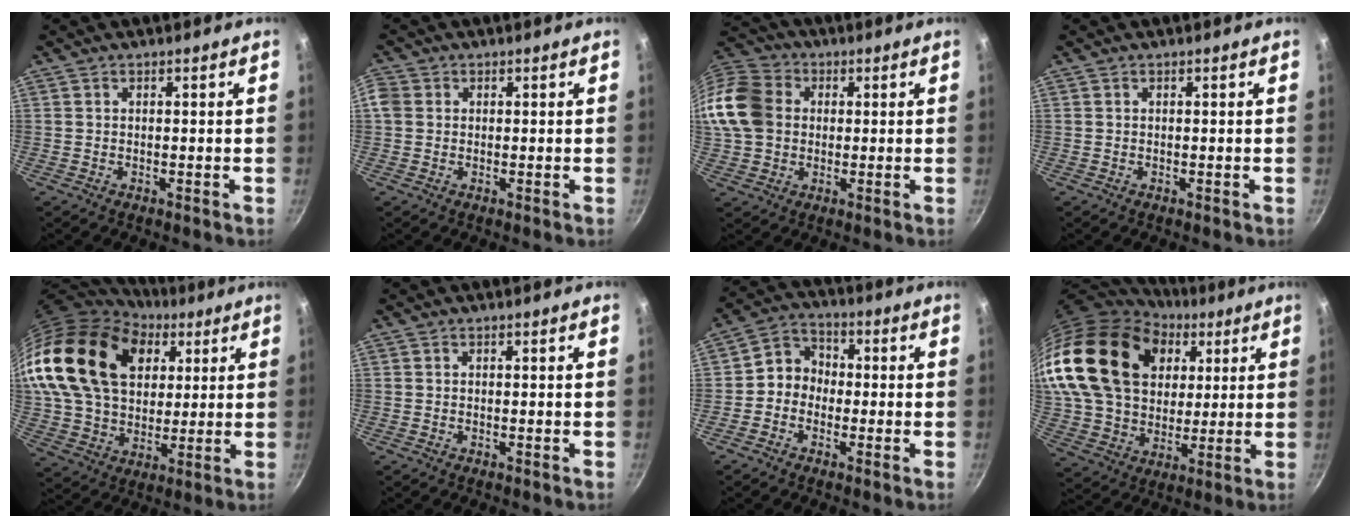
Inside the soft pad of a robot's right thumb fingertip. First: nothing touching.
{"total": 2.8, "force": [0.3, 2.5, 1.2], "torque": [-0.021, 0.004, -0.002]}
{"total": 15.7, "force": [1.2, 12.9, 8.8], "torque": [-0.175, 0.027, 0.008]}
{"total": 0.0}
{"total": 26.6, "force": [10.6, 18.1, 16.4], "torque": [-0.283, -0.008, 0.193]}
{"total": 0.0}
{"total": 6.4, "force": [-1.1, 5.6, 2.9], "torque": [-0.018, 0.025, -0.039]}
{"total": 28.7, "force": [10.6, 20.5, 17.1], "torque": [-0.312, -0.001, 0.198]}